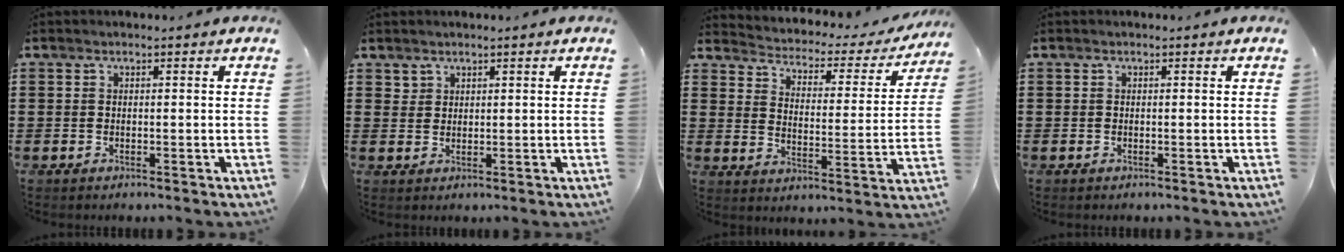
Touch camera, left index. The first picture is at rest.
{"total": 1.6, "force": [1.4, 0.8, 0.0], "torque": [-0.003, 0.000, 0.028]}
{"total": 2.1, "force": [1.9, 0.8, 0.4], "torque": [-0.025, -0.022, 0.022]}
{"total": 0.0}